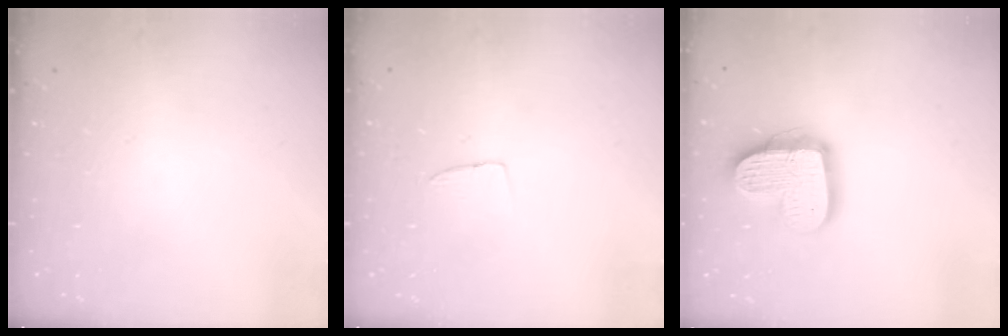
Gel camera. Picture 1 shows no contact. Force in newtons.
{"total": 3.2, "press": 3.2, "slide": 0.2}
{"total": 16.2, "press": 16.2, "slide": 1.1}